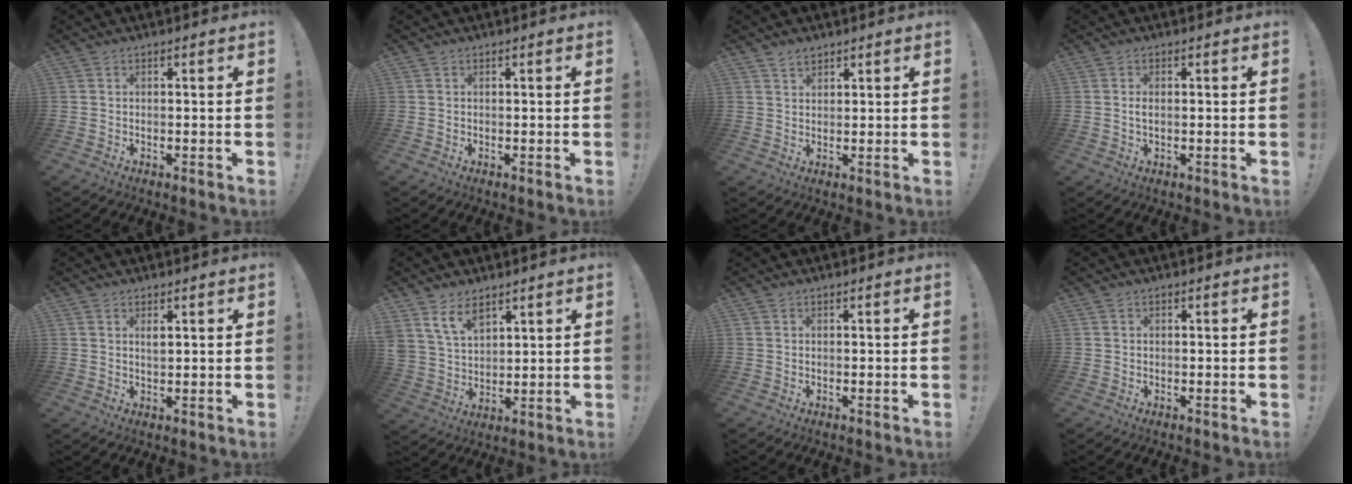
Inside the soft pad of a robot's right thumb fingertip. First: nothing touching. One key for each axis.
{"total": 0.0}
{"total": 2.8, "fx": 2.2, "fy": 1.5, "fz": 0.8, "tx": -0.003, "ty": -0.012, "tz": 0.039}
{"total": 1.5, "fx": -0.1, "fy": 0.6, "fz": 1.4, "tx": -0.020, "ty": 0.000, "tz": -0.004}
{"total": 1.9, "fx": 1.2, "fy": 1.2, "fz": 1.0, "tx": -0.005, "ty": -0.008, "tz": 0.018}
{"total": 8.9, "fx": 6.5, "fy": 4.8, "fz": 3.8, "tx": -0.078, "ty": -0.034, "tz": 0.128}
{"total": 0.0}
{"total": 0.0}